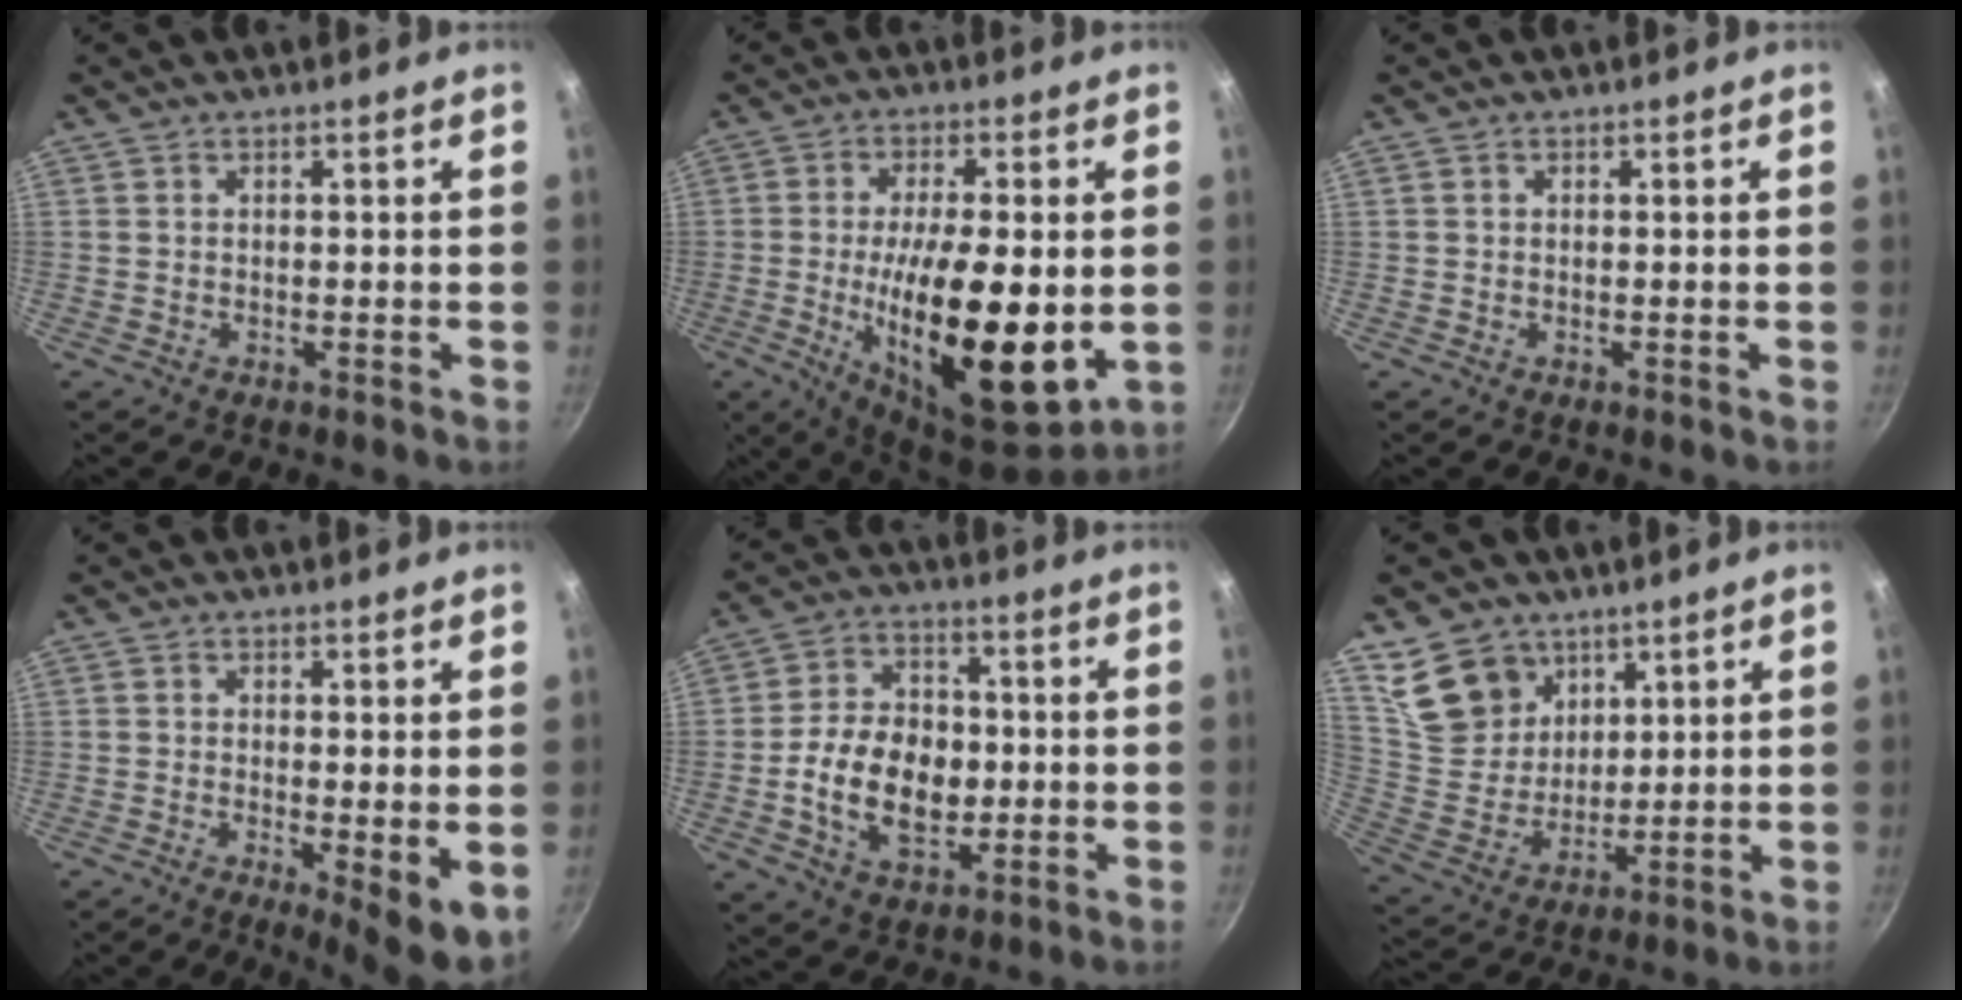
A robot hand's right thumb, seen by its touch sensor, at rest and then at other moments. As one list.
[{"total": 20.7, "force": [-2.6, 7.6, 19.0], "torque": [-0.309, -0.006, -0.039]}, {"total": 0.0}, {"total": 6.9, "force": [-0.8, 2.0, 6.6], "torque": [-0.086, -0.017, -0.007]}, {"total": 13.8, "force": [-1.8, 9.4, 10.0], "torque": [-0.149, 0.015, -0.033]}, {"total": 12.7, "force": [7.4, 9.1, 4.8], "torque": [-0.050, -0.037, 0.154]}]